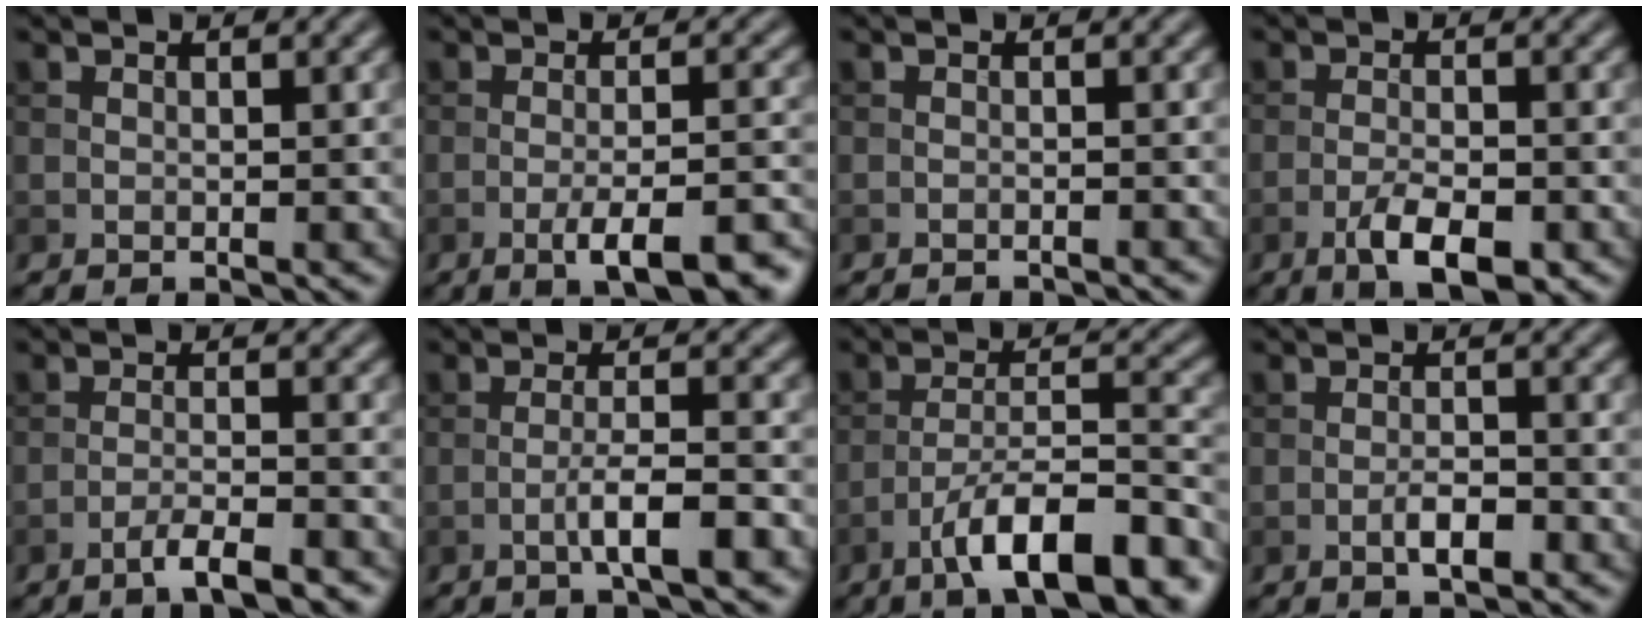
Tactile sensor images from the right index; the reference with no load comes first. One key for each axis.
{"total": 6.9, "fx": -3.6, "fy": 1.8, "fz": 5.6, "tx": -0.084, "ty": -0.002, "tz": -0.050}
{"total": 2.5, "fx": -2.4, "fy": 0.3, "fz": 0.7, "tx": -0.007, "ty": 0.003, "tz": -0.034}
{"total": 4.6, "fx": -2.5, "fy": 1.6, "fz": 3.6, "tx": -0.063, "ty": -0.003, "tz": -0.043}
{"total": 3.3, "fx": -2.3, "fy": 0.5, "fz": 2.3, "tx": -0.037, "ty": 0.006, "tz": -0.048}
{"total": 4.0, "fx": -1.8, "fy": 0.5, "fz": 3.5, "tx": -0.063, "ty": 0.008, "tz": -0.035}
{"total": 10.9, "fx": -7.0, "fy": 2.8, "fz": 7.8, "tx": -0.122, "ty": 0.013, "tz": -0.120}
{"total": 2.4, "fx": -1.1, "fy": 0.7, "fz": 2.0, "tx": -0.034, "ty": 0.003, "tz": -0.022}